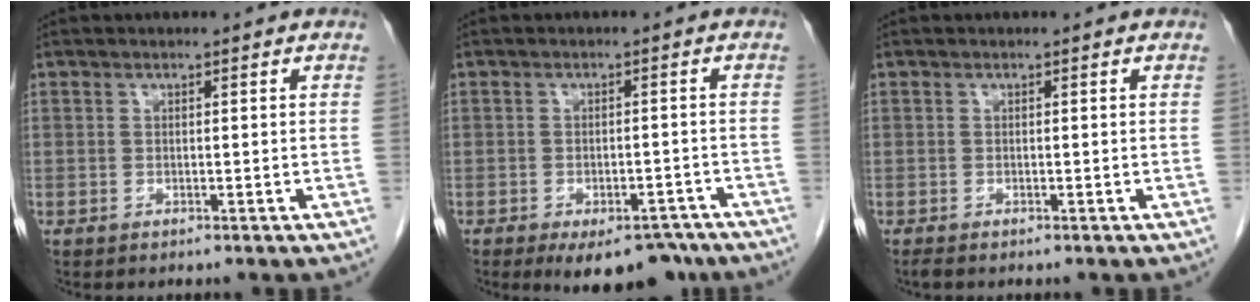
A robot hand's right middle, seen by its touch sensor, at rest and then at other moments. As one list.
[{"total": 9.6, "force": [-7.1, 4.4, 4.8], "torque": [-0.053, 0.000, -0.097]}, {"total": 0.5, "force": [-0.5, 0.0, 0.2], "torque": [-0.010, -0.002, -0.010]}]